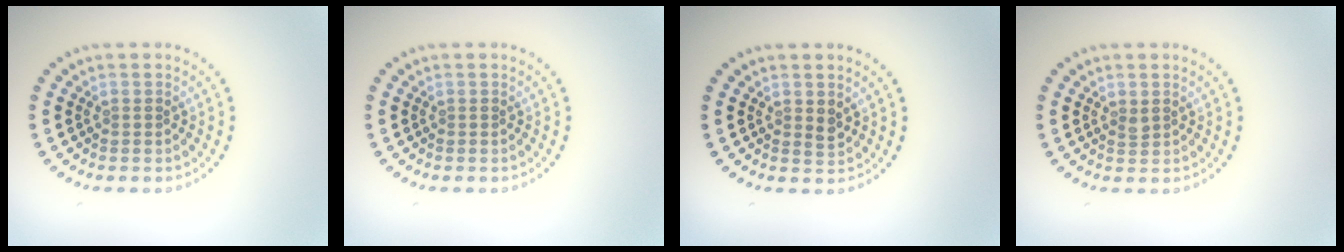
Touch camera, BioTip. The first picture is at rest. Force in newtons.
{"total": 0.0}
{"total": 1.0, "press": 1.0, "slide": 0.3}
{"total": 0.6, "press": 0.6, "slide": 0.3}